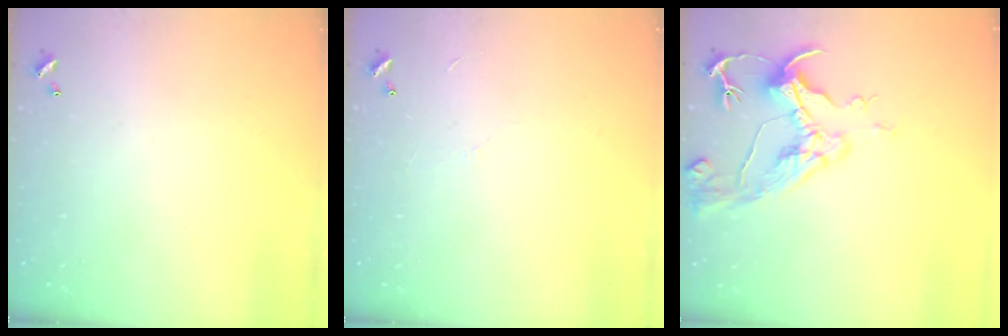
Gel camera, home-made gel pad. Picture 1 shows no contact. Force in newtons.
{"total": 4.5, "press": 4.5, "slide": 0.5}
{"total": 9.6, "press": 9.5, "slide": 1.5}